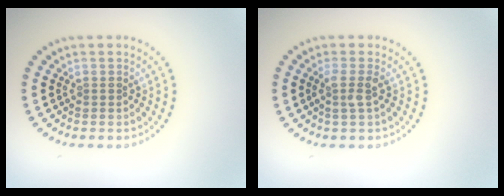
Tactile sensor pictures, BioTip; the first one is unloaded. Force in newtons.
{"total": 1.6, "press": 1.2, "slide": 1.0}